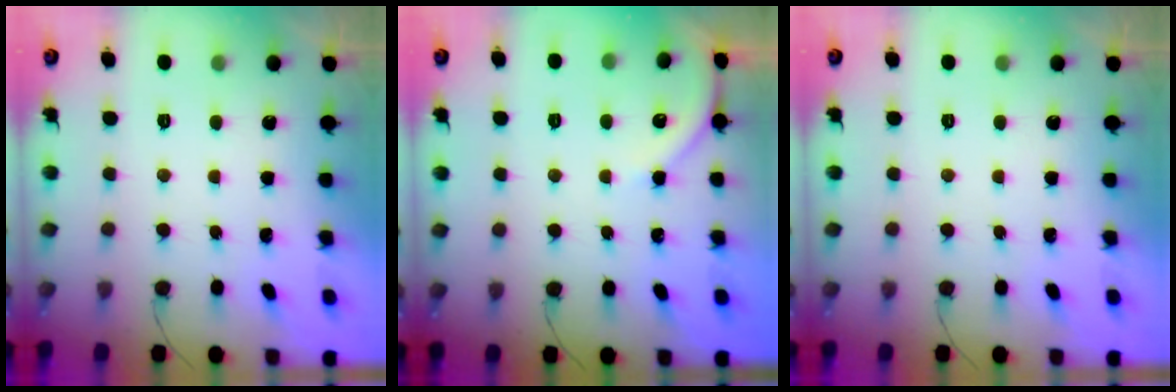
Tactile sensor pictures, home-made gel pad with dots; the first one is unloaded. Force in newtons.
{"total": 4.3, "press": 4.3, "slide": 0.6}
{"total": 0.0}